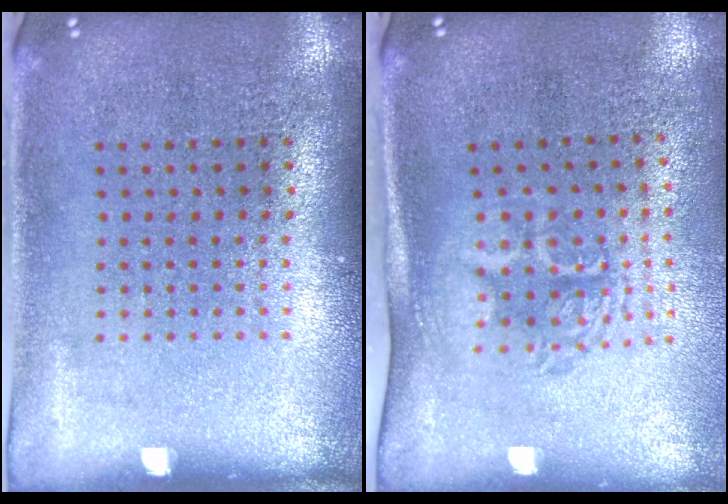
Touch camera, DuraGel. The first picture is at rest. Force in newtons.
{"total": 1.7, "press": 1.3, "slide": 1.1}